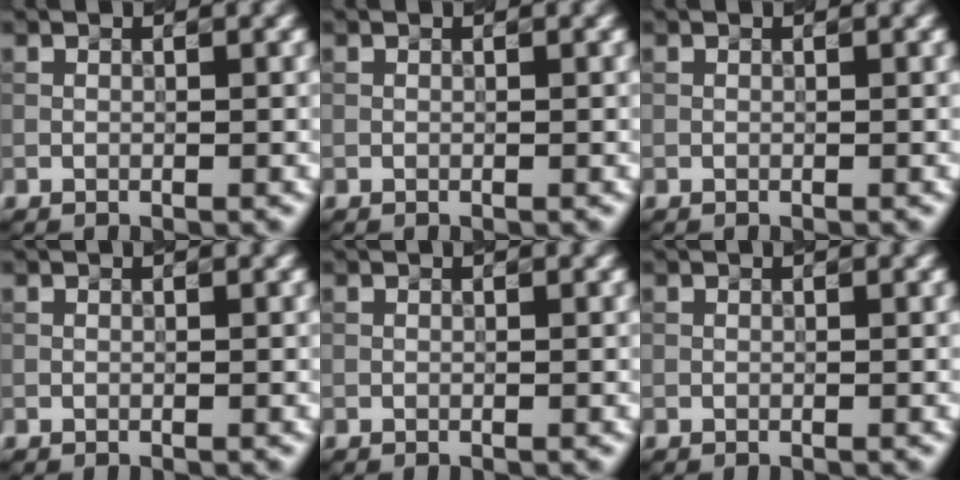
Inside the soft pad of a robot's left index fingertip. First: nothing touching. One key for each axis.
{"total": 0.0}
{"total": 0.0}
{"total": 0.0}
{"total": 0.0}
{"total": 0.0}